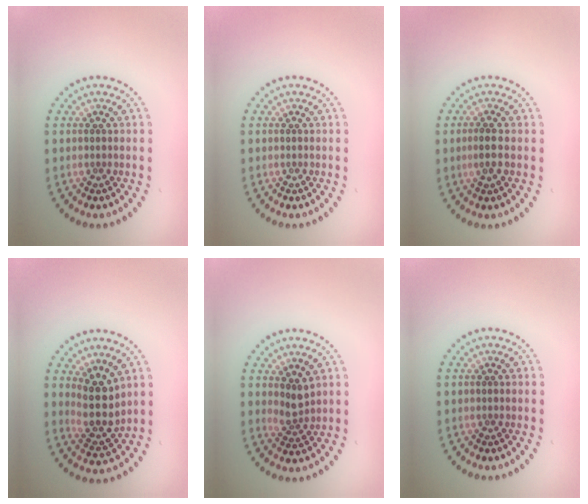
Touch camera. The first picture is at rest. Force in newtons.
{"total": 0.0}
{"total": 1.6, "press": 1.5, "slide": 0.5}
{"total": 3.8, "press": 3.1, "slide": 2.2}
{"total": 1.9, "press": 1.4, "slide": 1.3}
{"total": 0.0}